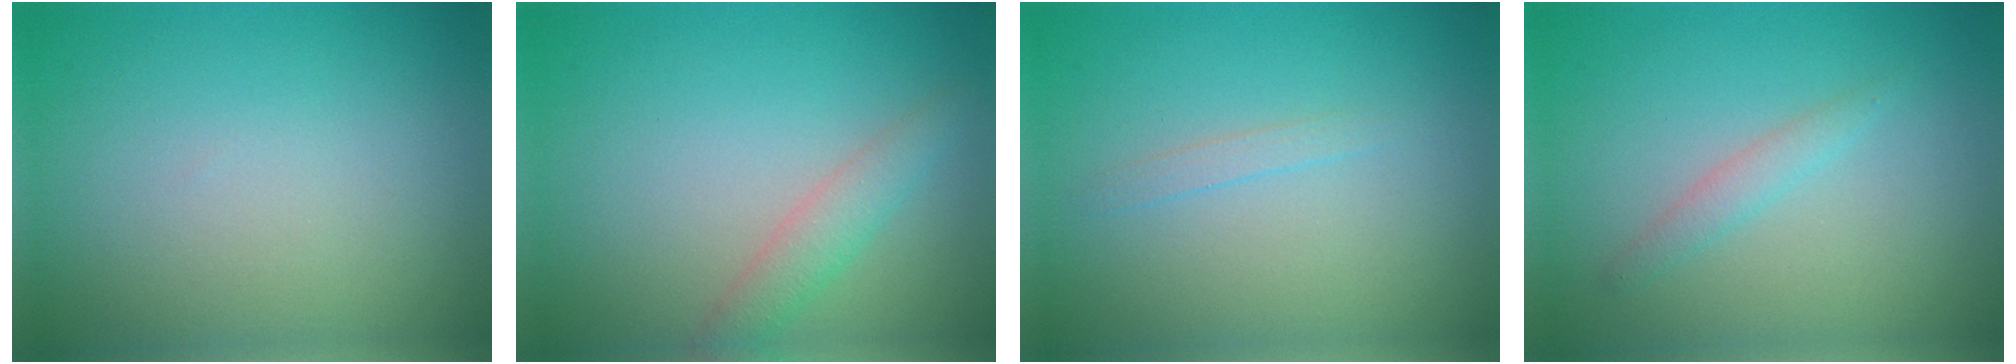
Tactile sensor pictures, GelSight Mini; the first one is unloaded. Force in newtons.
{"total": 2.1, "press": 2.1, "slide": 0.1}
{"total": 0.8, "press": 0.8, "slide": 0.1}
{"total": 1.3, "press": 1.3, "slide": 0.0}